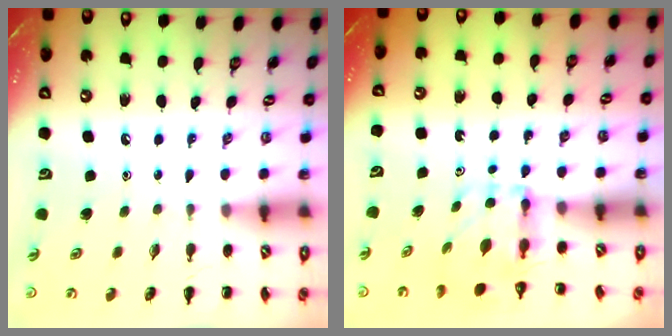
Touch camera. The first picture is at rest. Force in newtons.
{"total": 6.0, "press": 5.9, "slide": 0.8}